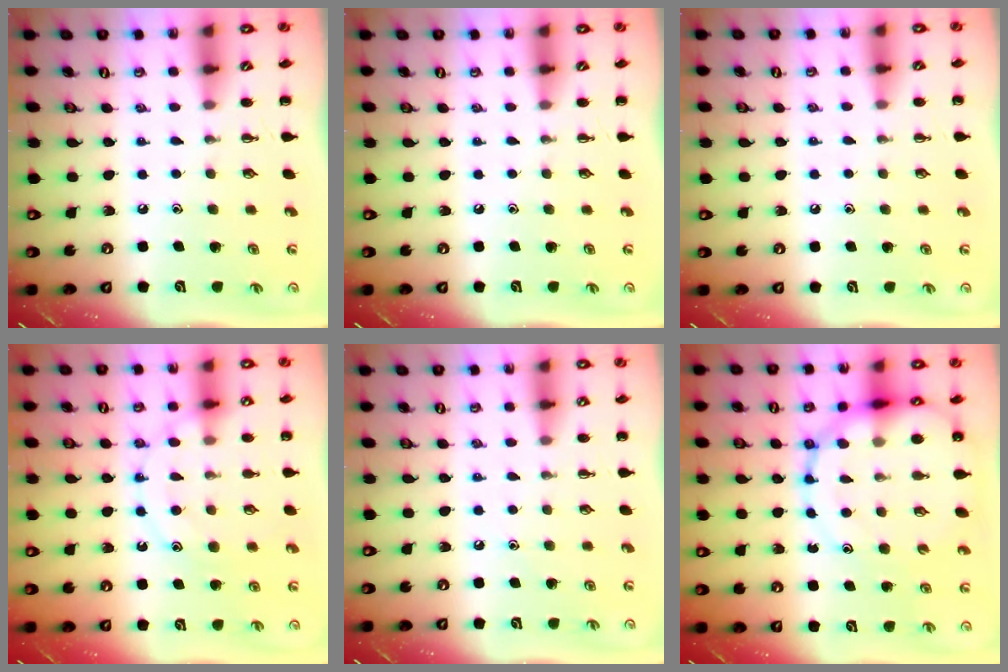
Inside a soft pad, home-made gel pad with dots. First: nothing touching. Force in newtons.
{"total": 0.0}
{"total": 3.5, "press": 3.3, "slide": 1.2}
{"total": 12.3, "press": 12.3, "slide": 1.0}
{"total": 6.8, "press": 6.6, "slide": 1.8}
{"total": 17.9, "press": 17.6, "slide": 3.0}